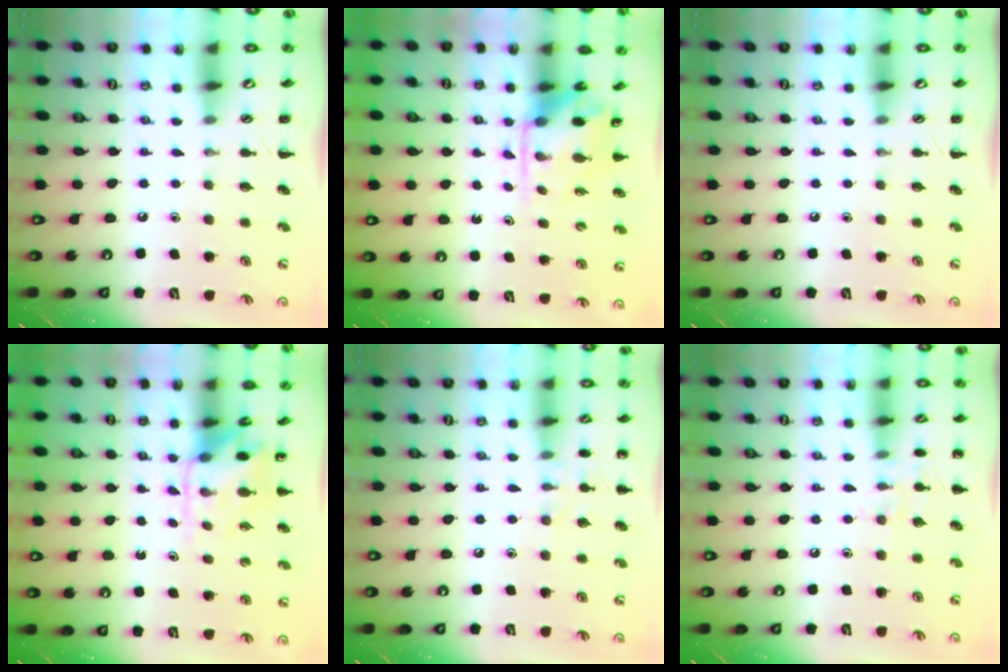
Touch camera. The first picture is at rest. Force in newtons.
{"total": 4.3, "press": 4.3, "slide": 0.4}
{"total": 0.0}
{"total": 3.9, "press": 3.8, "slide": 0.9}
{"total": 6.9, "press": 6.5, "slide": 2.0}
{"total": 7.2, "press": 6.9, "slide": 2.1}